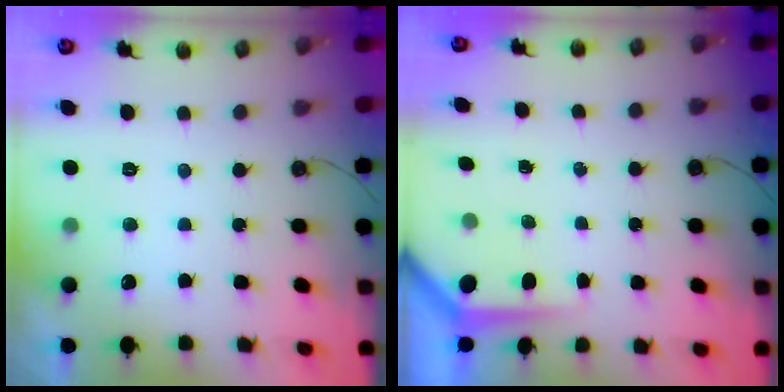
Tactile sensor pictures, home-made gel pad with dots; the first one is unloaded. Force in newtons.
{"total": 4.4, "press": 4.4, "slide": 0.4}